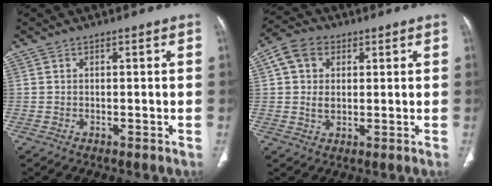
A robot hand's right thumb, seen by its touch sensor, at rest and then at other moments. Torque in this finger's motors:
{"motor_torque": [-0.39, 0.44, 0.48, -0.49, 0.03]}